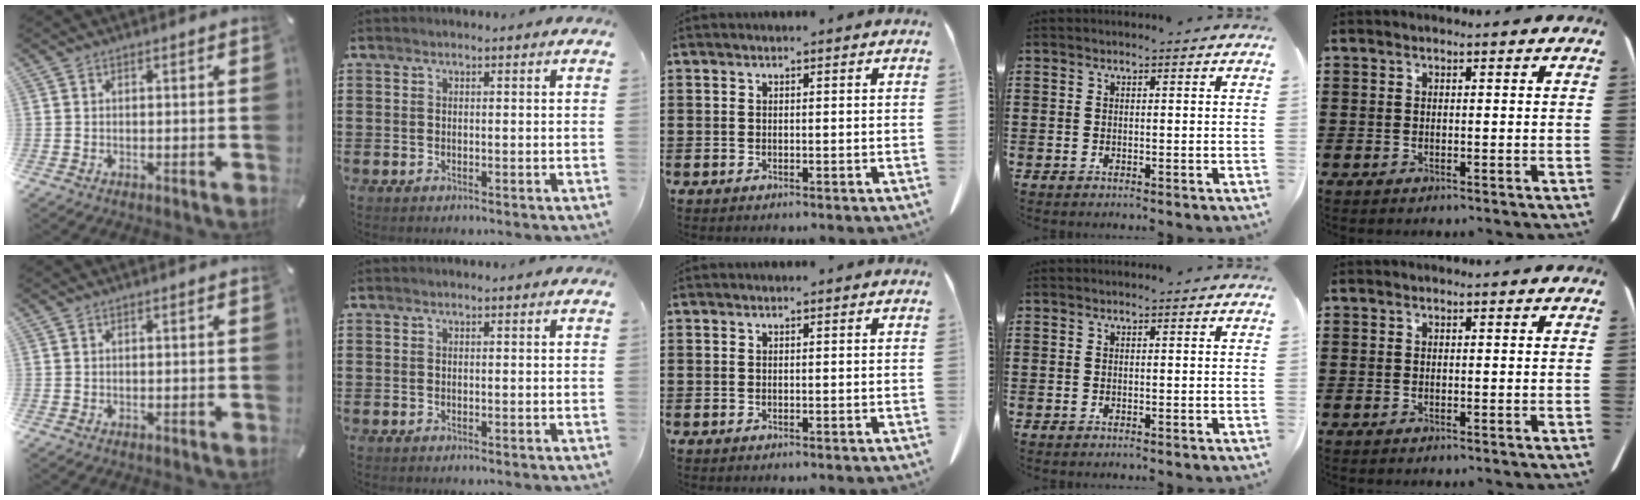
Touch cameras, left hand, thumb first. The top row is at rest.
{}